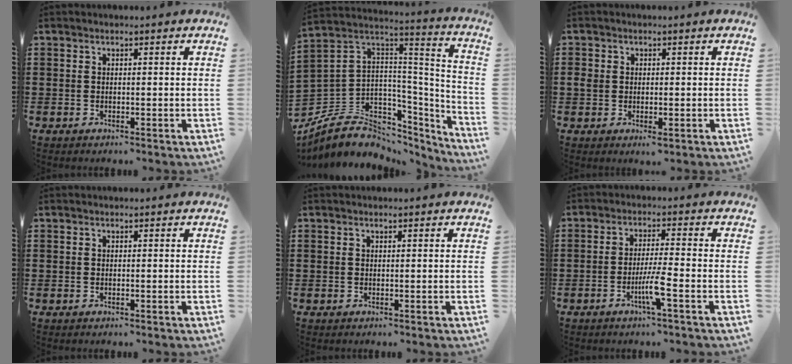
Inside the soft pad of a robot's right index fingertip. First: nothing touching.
{"total": 8.1, "force": [-4.2, 6.2, 3.1], "torque": [-0.091, -0.012, -0.074]}
{"total": 1.9, "force": [-0.2, 1.5, 1.3], "torque": [-0.034, 0.000, -0.006]}
{"total": 0.0}
{"total": 0.0}
{"total": 4.8, "force": [-2.2, -0.2, 4.3], "torque": [-0.086, -0.017, -0.043]}